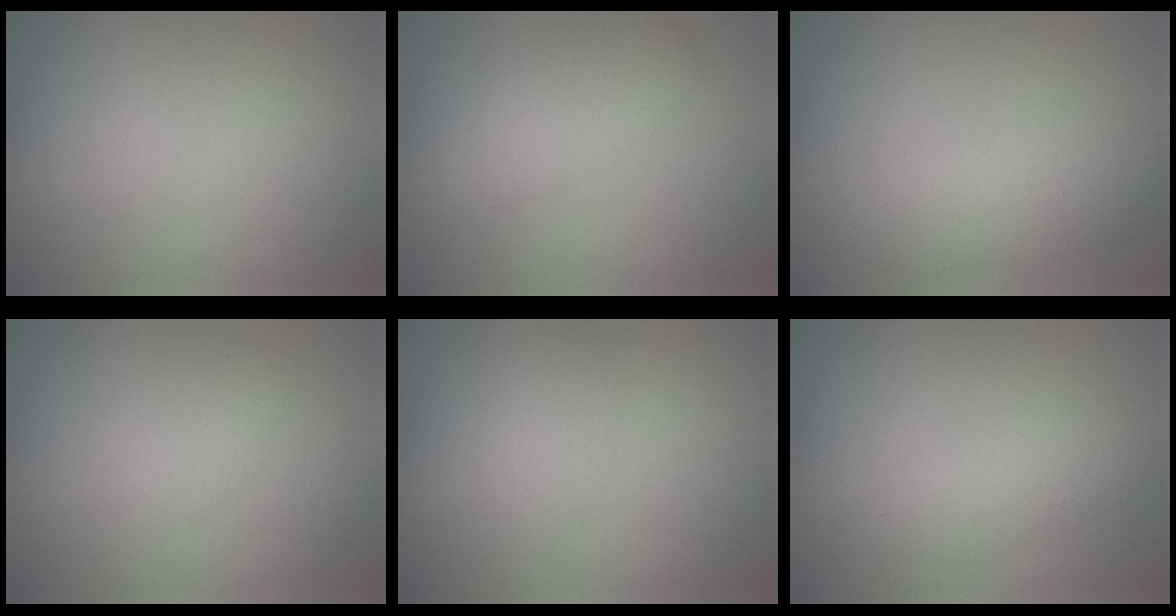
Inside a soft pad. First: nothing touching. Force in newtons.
{"total": 3.5, "press": 3.5, "slide": 0.2}
{"total": 2.2, "press": 2.2, "slide": 0.1}
{"total": 1.2, "press": 1.2, "slide": 0.0}
{"total": 1.6, "press": 1.6, "slide": 0.1}
{"total": 2.2, "press": 2.2, "slide": 0.1}